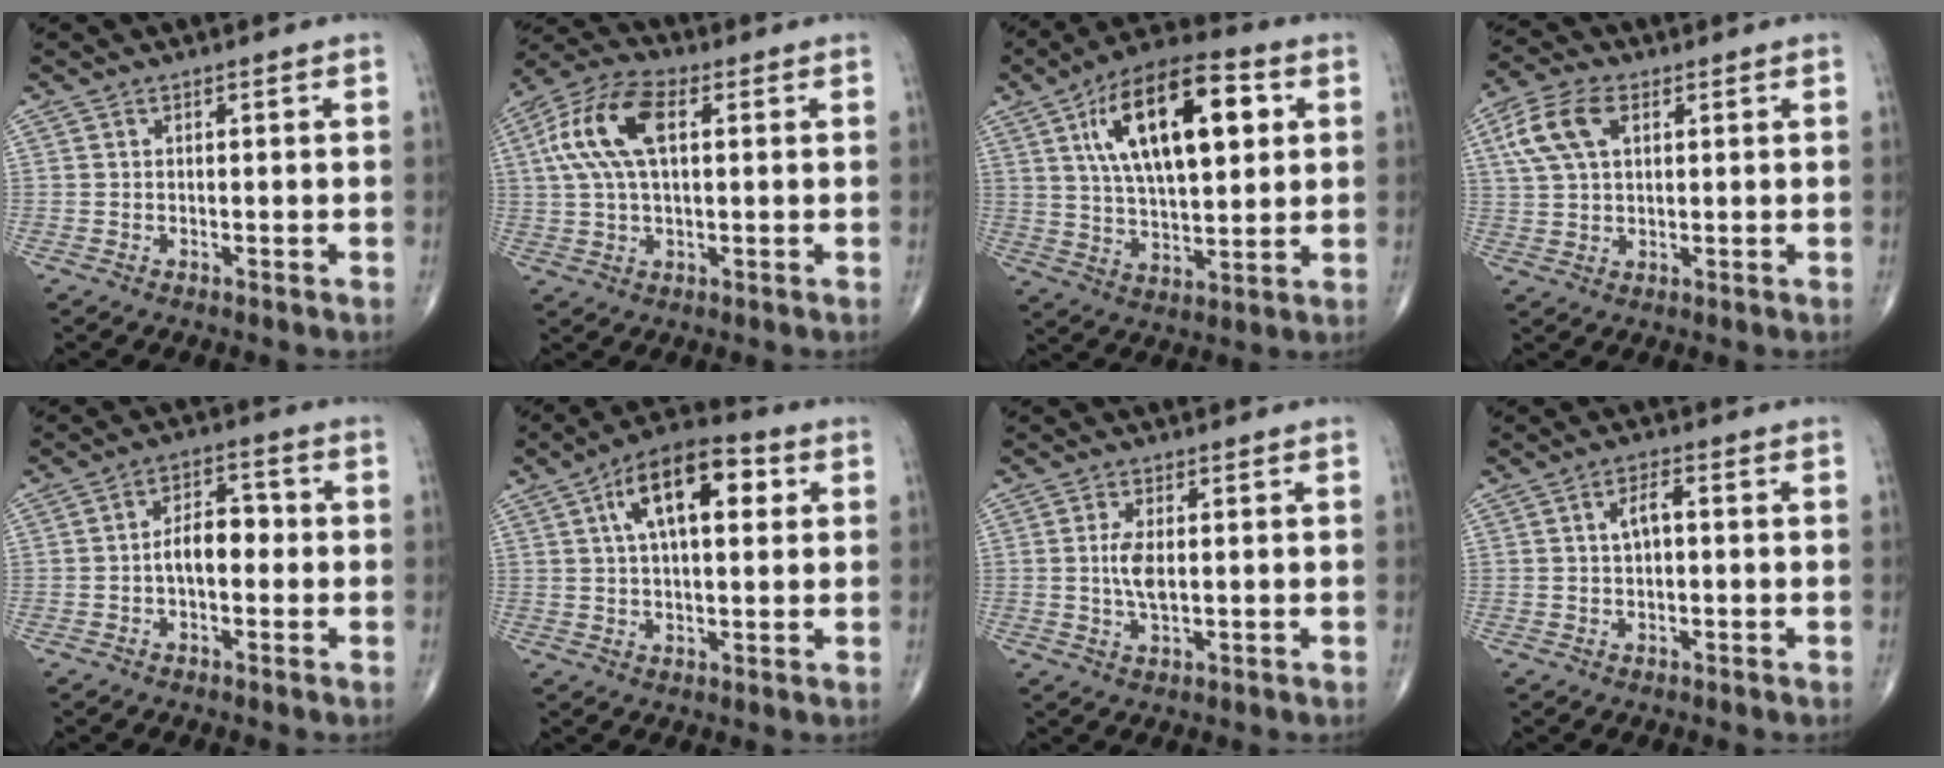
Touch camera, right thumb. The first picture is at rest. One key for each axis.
{"total": 12.9, "fx": 2.9, "fy": 6.4, "fz": 10.8, "tx": -0.229, "ty": 0.025, "tz": 0.052}
{"total": 20.8, "fx": 6.3, "fy": 9.1, "fz": 17.6, "tx": -0.276, "ty": 0.000, "tz": 0.103}
{"total": 9.1, "fx": 3.2, "fy": 5.2, "fz": 6.8, "tx": -0.143, "ty": 0.012, "tz": 0.061}
{"total": 6.6, "fx": -0.7, "fy": 3.8, "fz": 5.4, "tx": -0.076, "ty": 0.025, "tz": -0.019}
{"total": 14.4, "fx": 4.4, "fy": 6.6, "fz": 12.0, "tx": -0.180, "ty": 0.017, "tz": 0.064}
{"total": 4.5, "fx": 0.3, "fy": 1.9, "fz": 4.1, "tx": -0.084, "ty": -0.007, "tz": 0.008}
{"total": 3.6, "fx": 0.5, "fy": 1.8, "fz": 3.1, "tx": -0.058, "ty": 0.009, "tz": 0.005}